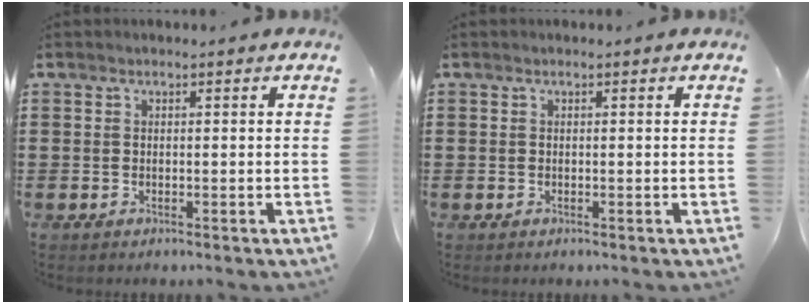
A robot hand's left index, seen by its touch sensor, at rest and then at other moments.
{"total": 0.0}